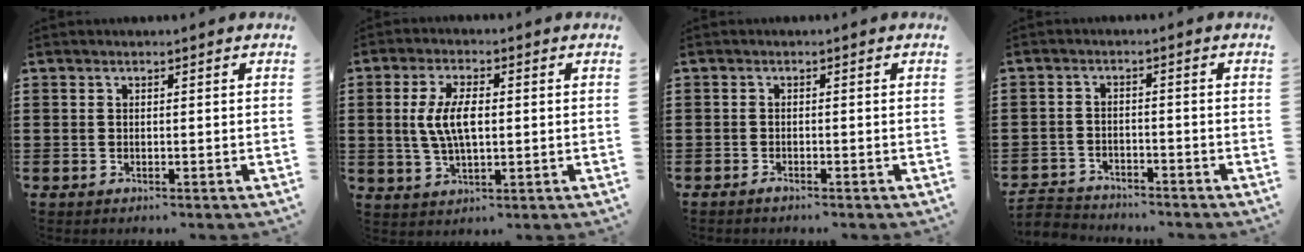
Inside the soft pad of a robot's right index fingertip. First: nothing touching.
{"total": 6.7, "force": [0.4, 2.7, 6.1], "torque": [-0.139, 0.002, -0.002]}
{"total": 0.8, "force": [-0.8, 0.1, 0.3], "torque": [-0.008, -0.004, -0.015]}
{"total": 2.9, "force": [-2.8, 0.5, -0.2], "torque": [-0.013, -0.003, -0.064]}